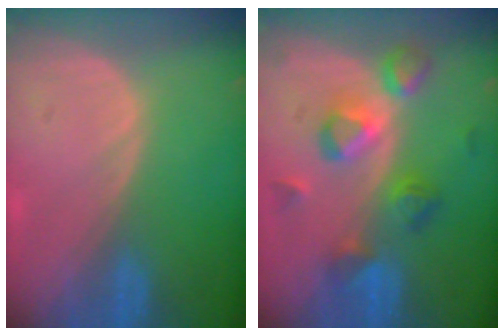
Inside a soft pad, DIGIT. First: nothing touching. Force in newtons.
{"total": 7.4, "press": 7.4, "slide": 0.8}